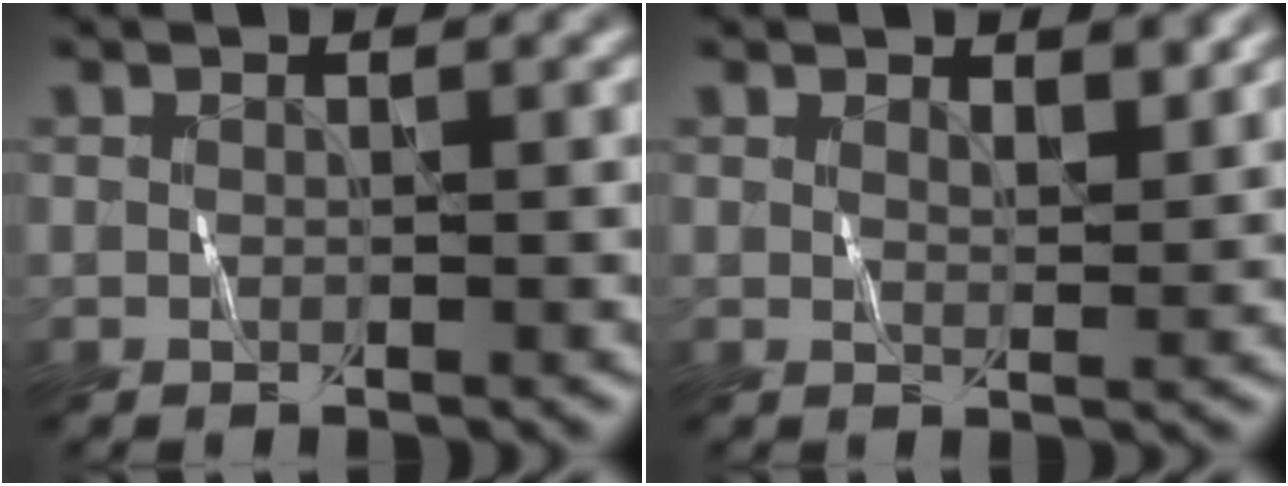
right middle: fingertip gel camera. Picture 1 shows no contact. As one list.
[{"total": 1.7, "force": [1.2, 0.6, 1.0], "torque": [-0.012, -0.004, 0.024]}]